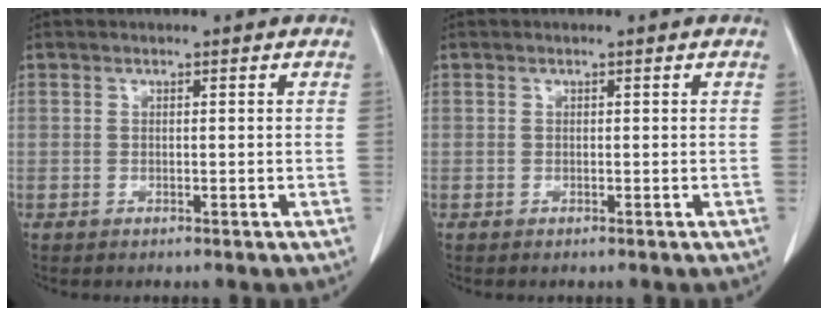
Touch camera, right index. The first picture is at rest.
{"total": 0.0}